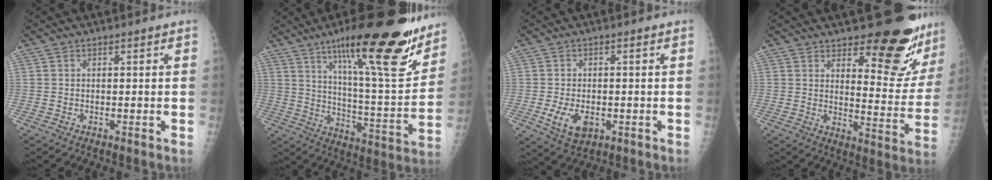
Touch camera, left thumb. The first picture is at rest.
{"total": 25.0, "force": [16.4, 4.9, 18.3], "torque": [-0.243, -0.076, 0.257]}
{"total": 6.4, "force": [-1.7, 4.0, 4.7], "torque": [-0.080, -0.007, -0.021]}
{"total": 17.4, "force": [12.5, 5.9, 10.6], "torque": [-0.093, -0.112, 0.161]}